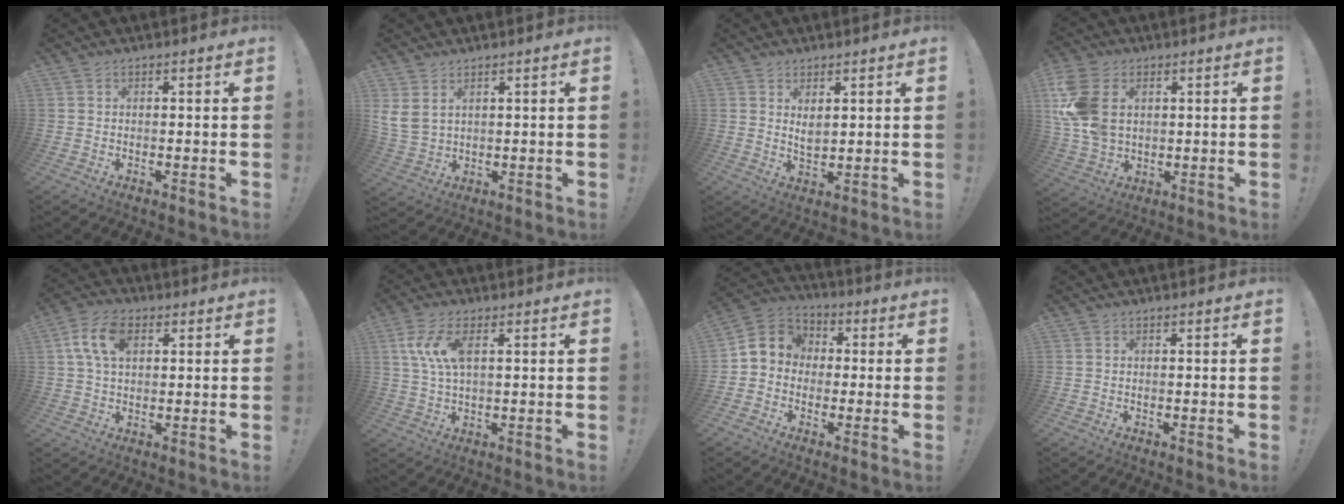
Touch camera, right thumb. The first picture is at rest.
{"total": 6.0, "force": [3.3, 3.7, 3.4], "torque": [-0.074, -0.010, 0.068]}
{"total": 4.0, "force": [2.3, 1.9, 2.6], "torque": [-0.039, -0.015, 0.041]}
{"total": 14.7, "force": [3.6, 10.3, 9.9], "torque": [-0.201, -0.005, 0.072]}
{"total": 10.2, "force": [3.3, 6.3, 7.2], "torque": [-0.133, 0.010, 0.064]}
{"total": 9.2, "force": [2.5, 4.2, 7.8], "torque": [-0.165, 0.000, 0.044]}
{"total": 6.9, "force": [-0.3, 6.5, 2.4], "torque": [-0.035, 0.014, 0.004]}
{"total": 0.0}